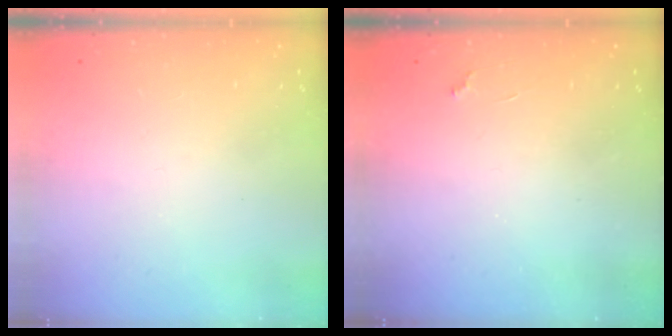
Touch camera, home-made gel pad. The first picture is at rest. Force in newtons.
{"total": 2.0, "press": 1.9, "slide": 0.4}